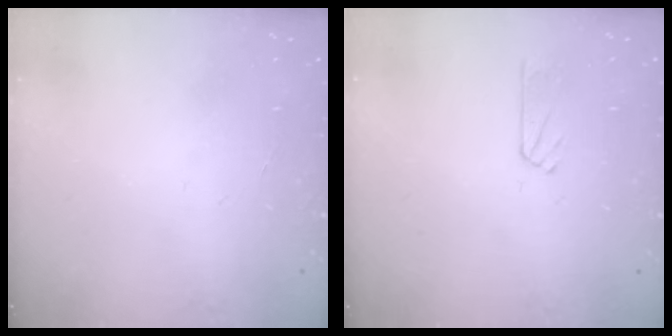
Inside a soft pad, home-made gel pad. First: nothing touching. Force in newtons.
{"total": 2.5, "press": 2.5, "slide": 0.2}